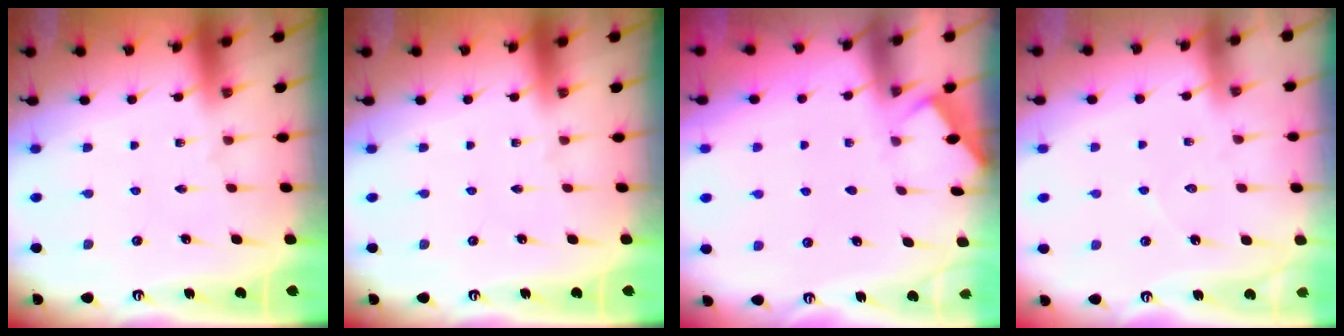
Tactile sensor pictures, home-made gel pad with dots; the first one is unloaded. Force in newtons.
{"total": 0.0}
{"total": 2.0, "press": 1.9, "slide": 0.3}
{"total": 4.4, "press": 4.4, "slide": 0.3}